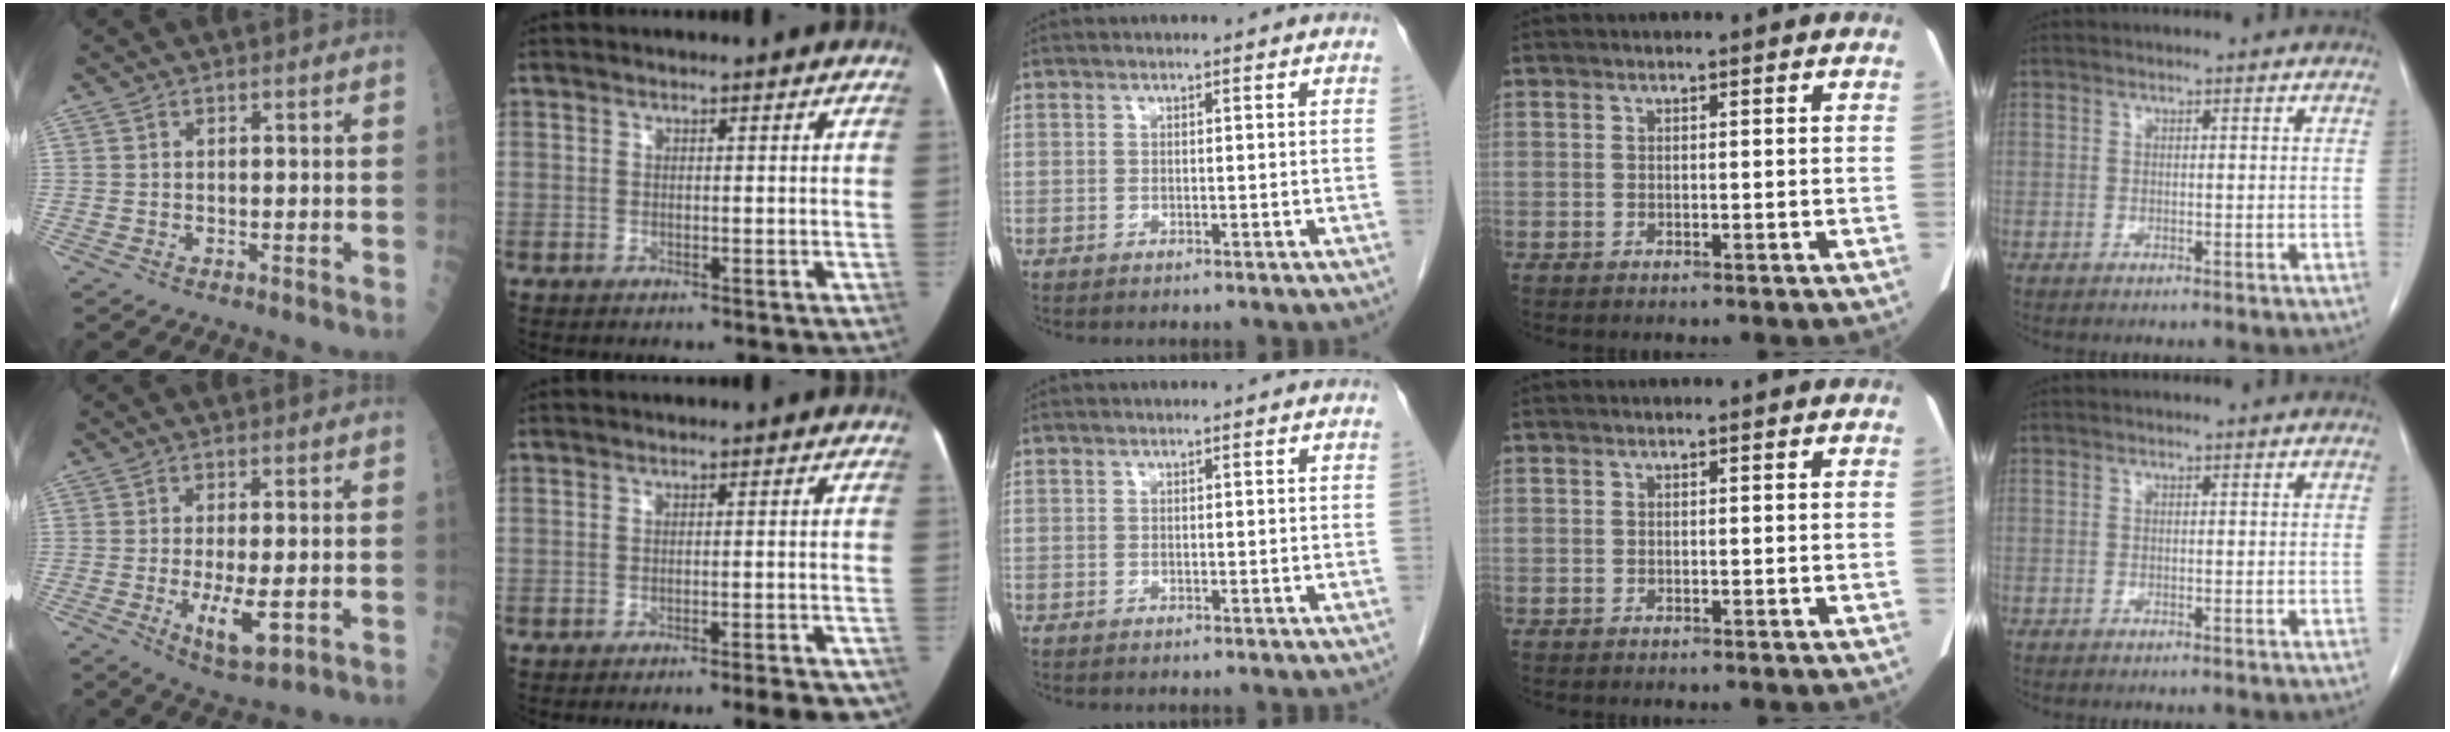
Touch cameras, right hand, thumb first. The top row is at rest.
{"thumb": {"total": 7.5, "force": [-1.5, 2.3, 7.0], "torque": [-0.122, -0.017, -0.018]}, "index": {"total": 7.3, "force": [-5.7, 1.2, 4.4], "torque": [-0.035, 0.010, -0.074]}}